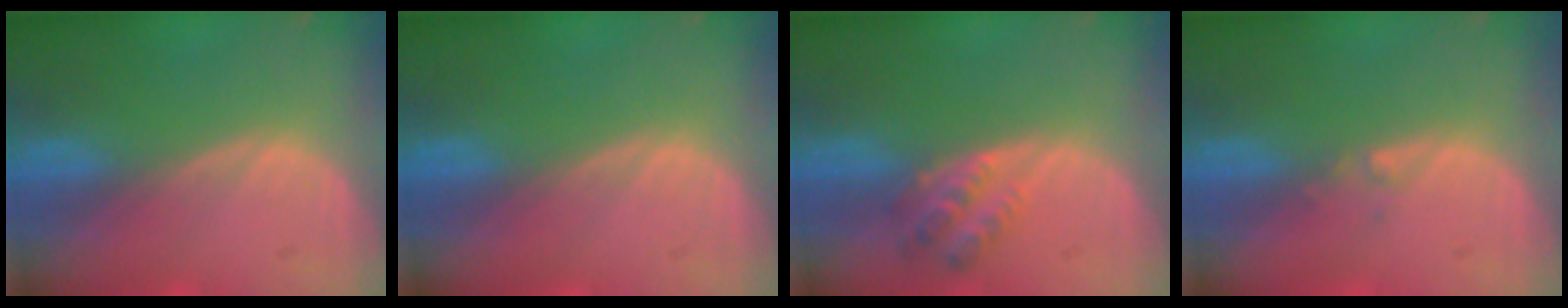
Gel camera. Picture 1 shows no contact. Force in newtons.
{"total": 0.0}
{"total": 4.6, "press": 4.0, "slide": 2.3}
{"total": 0.7, "press": 0.6, "slide": 0.4}